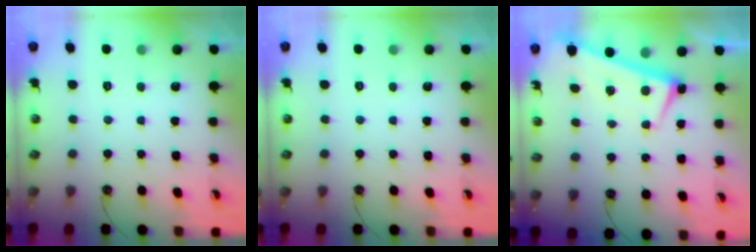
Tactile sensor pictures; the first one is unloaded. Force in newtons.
{"total": 0.0}
{"total": 1.3, "press": 1.0, "slide": 0.8}